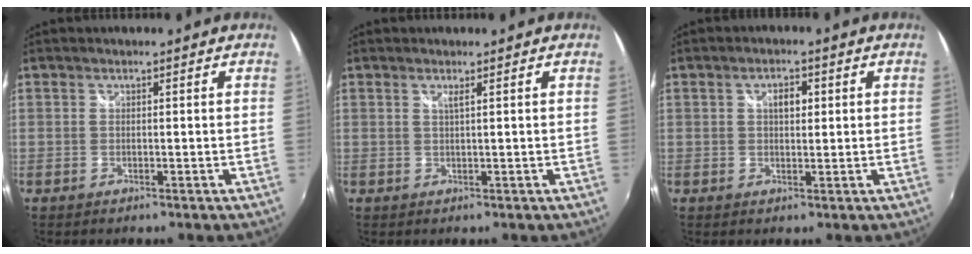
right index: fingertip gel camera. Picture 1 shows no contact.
{"total": 1.0, "force": [0.5, -0.5, 0.7], "torque": [-0.013, 0.000, 0.008]}
{"total": 3.0, "force": [0.9, 1.5, 2.4], "torque": [-0.037, 0.008, 0.013]}